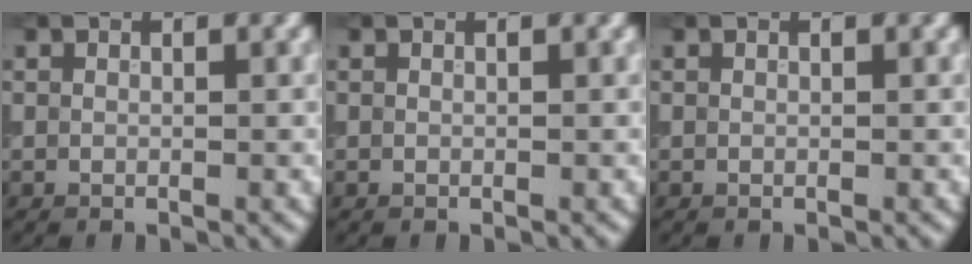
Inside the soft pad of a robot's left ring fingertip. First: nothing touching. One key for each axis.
{"total": 0.0}
{"total": 0.0}